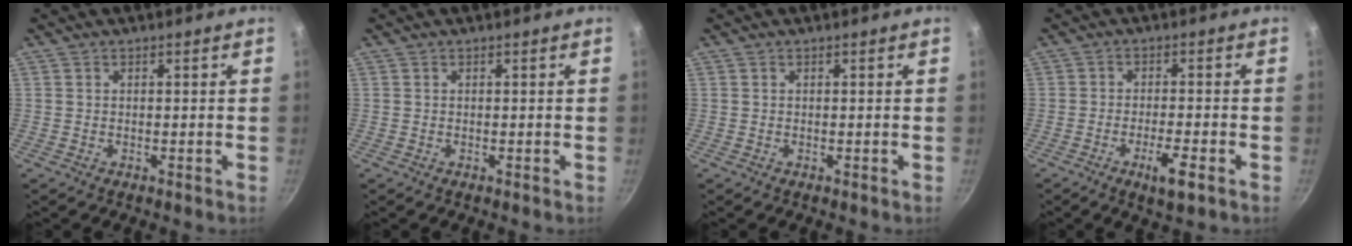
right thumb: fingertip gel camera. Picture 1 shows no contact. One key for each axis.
{"total": 0.0}
{"total": 0.0}
{"total": 5.5, "fx": -2.7, "fy": 1.1, "fz": 4.6, "tx": -0.079, "ty": 0.010, "tz": -0.043}